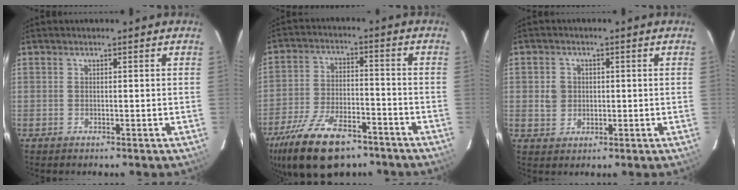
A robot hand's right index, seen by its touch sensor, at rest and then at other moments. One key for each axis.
{"total": 18.3, "fx": -12.6, "fy": 8.1, "fz": 10.5, "tx": -0.226, "ty": -0.022, "tz": -0.210}
{"total": 3.9, "fx": 0.2, "fy": 3.6, "fz": 1.4, "tx": -0.025, "ty": 0.010, "tz": 0.007}